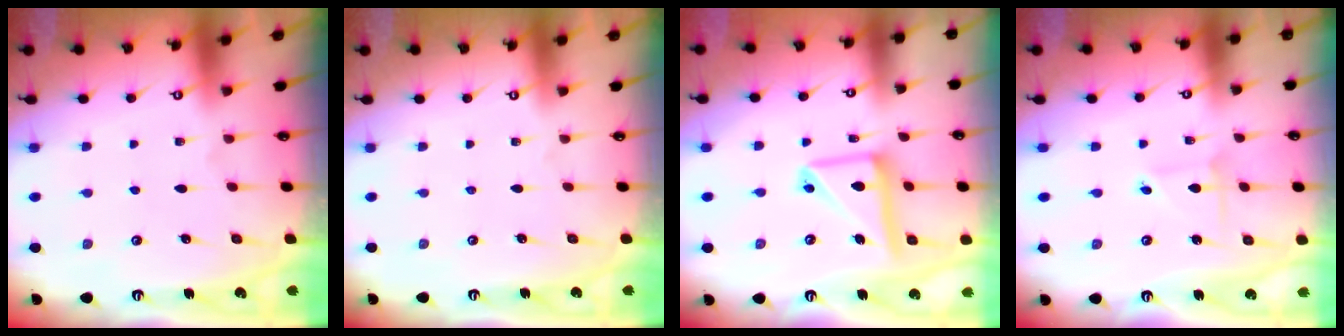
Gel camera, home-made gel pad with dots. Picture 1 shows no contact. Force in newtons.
{"total": 0.0}
{"total": 14.1, "press": 14.1, "slide": 1.5}
{"total": 2.0, "press": 2.0, "slide": 0.2}